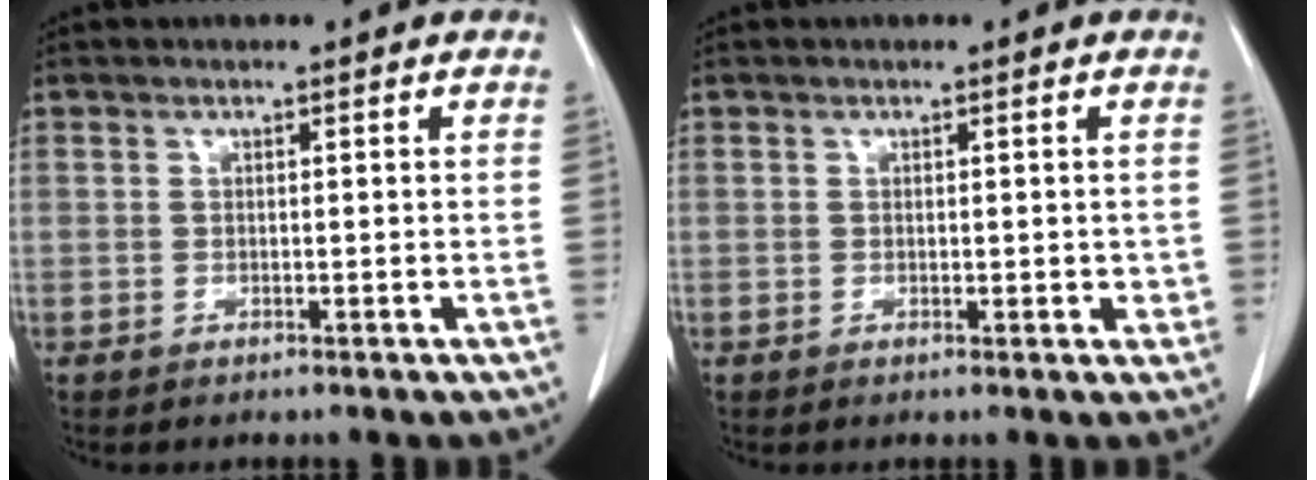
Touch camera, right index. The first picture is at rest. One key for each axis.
{"total": 1.7, "fx": 0.0, "fy": 1.0, "fz": 1.4, "tx": -0.014, "ty": -0.003, "tz": 0.002}